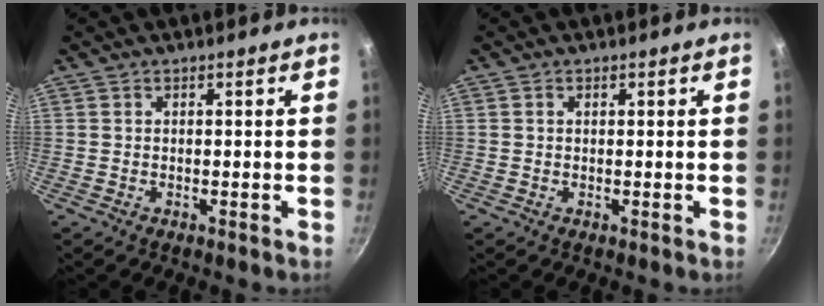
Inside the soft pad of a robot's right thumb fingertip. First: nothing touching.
{"total": 0.5, "force": [0.2, 0.3, 0.4], "torque": [-0.007, -0.001, 0.003]}